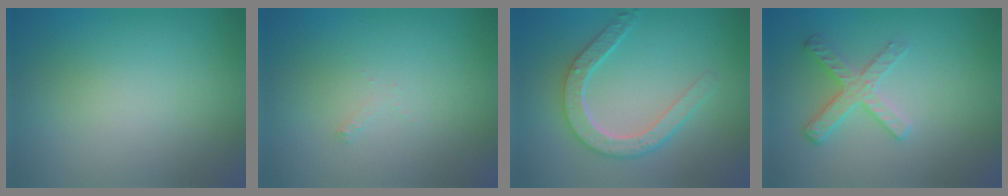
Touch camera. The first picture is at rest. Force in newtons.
{"total": 0.5, "press": 0.5, "slide": 0.1}
{"total": 4.6, "press": 3.7, "slide": 2.7}
{"total": 2.7, "press": 2.6, "slide": 0.5}